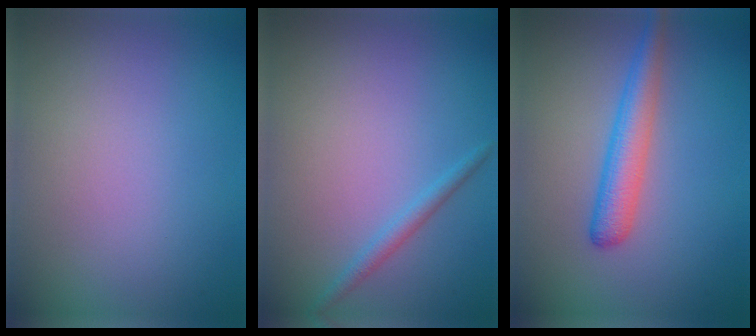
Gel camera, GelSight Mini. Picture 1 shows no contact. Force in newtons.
{"total": 1.4, "press": 1.4, "slide": 0.1}
{"total": 3.3, "press": 3.3, "slide": 0.2}